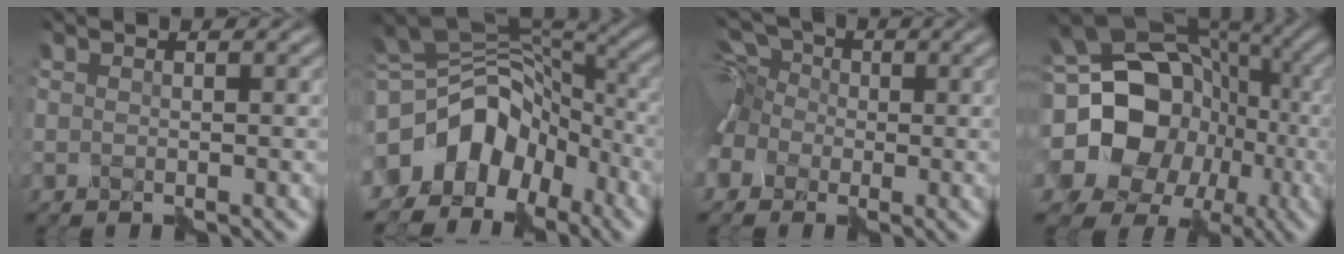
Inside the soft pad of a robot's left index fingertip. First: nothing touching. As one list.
[{"total": 11.3, "force": [-4.8, 7.7, 6.8], "torque": [-0.112, 0.014, -0.097]}, {"total": 8.3, "force": [0.2, 6.8, 4.8], "torque": [-0.118, 0.028, -0.041]}, {"total": 19.6, "force": [-2.3, 17.4, 8.7], "torque": [-0.189, -0.002, -0.061]}]